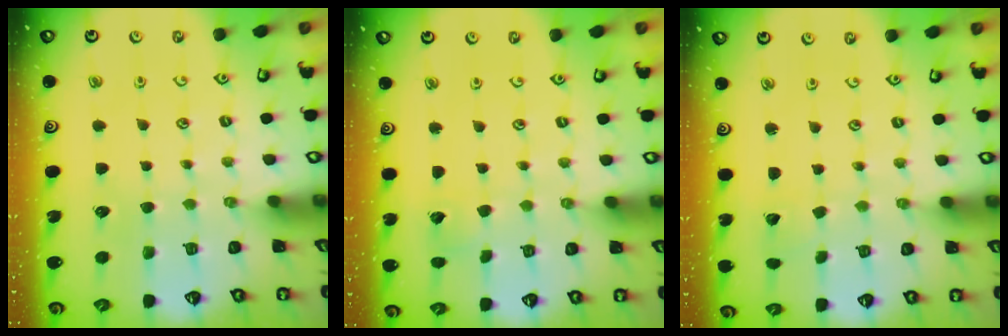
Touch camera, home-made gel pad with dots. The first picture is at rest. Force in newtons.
{"total": 2.4, "press": 2.3, "slide": 0.3}
{"total": 1.1, "press": 1.1, "slide": 0.1}